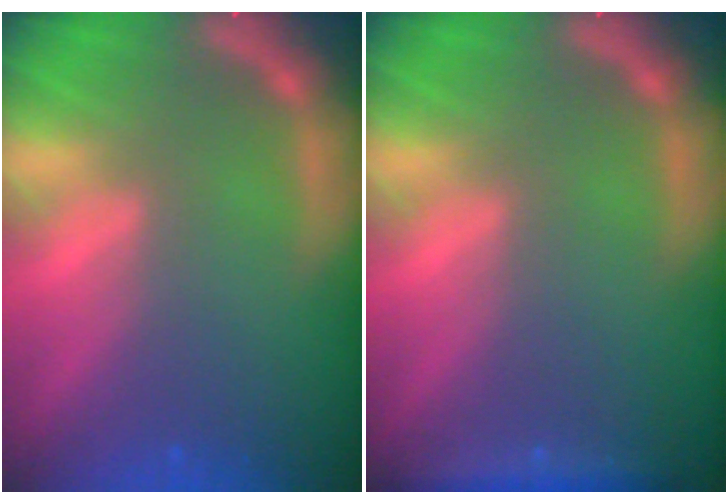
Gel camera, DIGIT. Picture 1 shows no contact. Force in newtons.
{"total": 2.4}